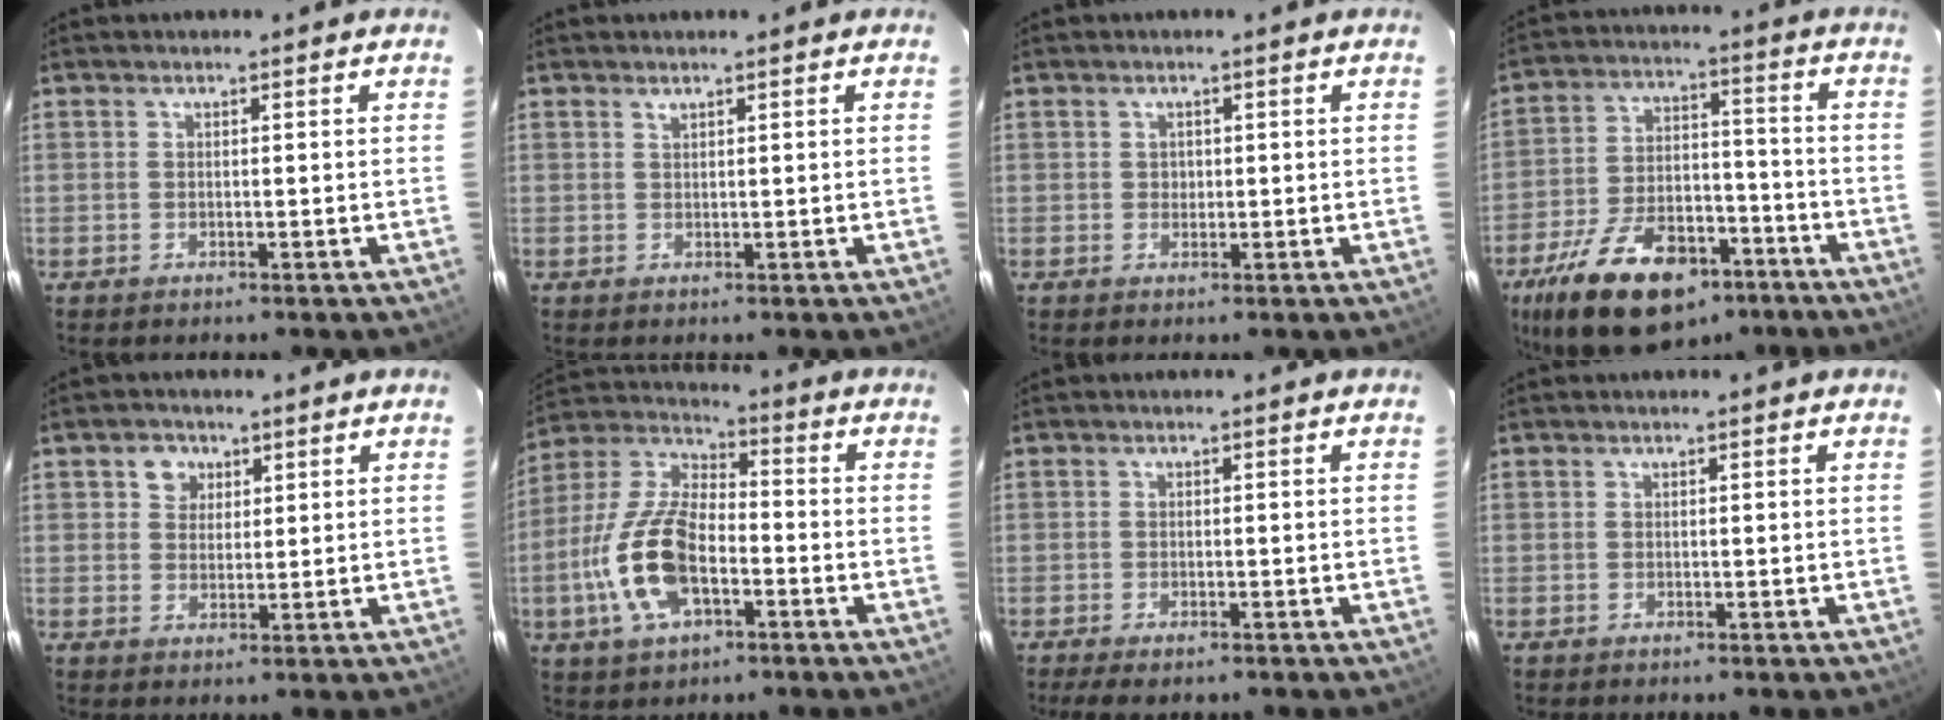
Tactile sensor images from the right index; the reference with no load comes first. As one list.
[{"total": 0.6, "force": [0.5, 0.1, 0.2], "torque": [-0.002, 0.001, 0.010]}, {"total": 1.2, "force": [0.0, 1.2, 0.2], "torque": [0.002, 0.003, 0.001]}, {"total": 21.8, "force": [-13.6, 11.1, 12.9], "torque": [-0.256, -0.003, -0.209]}, {"total": 3.8, "force": [1.7, 3.3, 0.9], "torque": [-0.005, 0.013, 0.030]}, {"total": 15.6, "force": [-4.7, 7.3, 13.0], "torque": [-0.286, 0.000, -0.090]}, {"total": 4.1, "force": [-3.0, 1.3, 2.5], "torque": [-0.060, -0.013, -0.050]}, {"total": 0.0}]